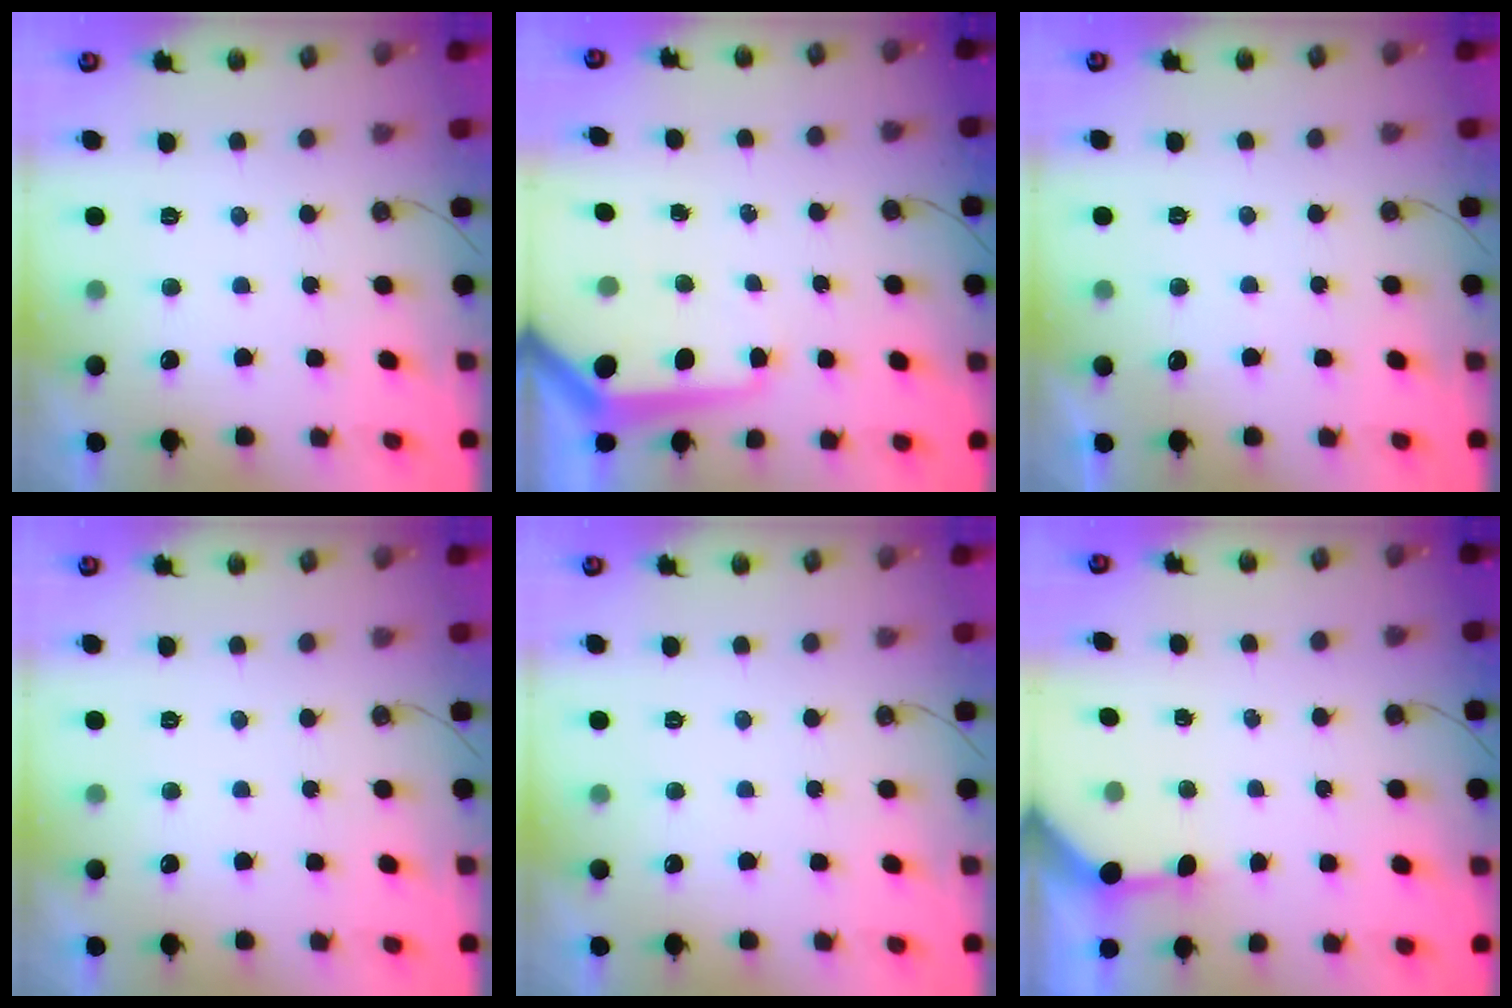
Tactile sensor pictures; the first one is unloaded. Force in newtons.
{"total": 9.3, "press": 9.3, "slide": 0.7}
{"total": 2.0, "press": 2.0, "slide": 0.4}
{"total": 0.0}
{"total": 0.0}
{"total": 3.5, "press": 3.4, "slide": 0.4}